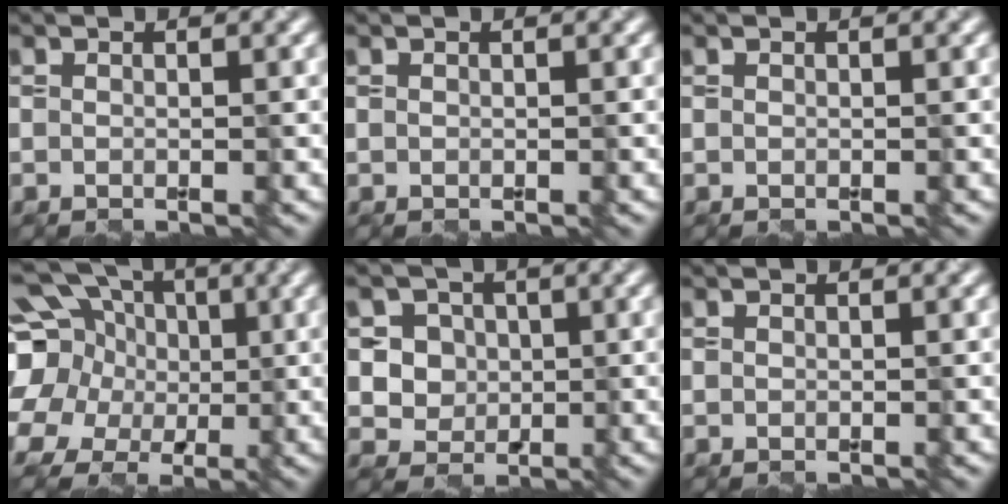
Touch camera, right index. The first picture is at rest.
{"total": 0.0}
{"total": 0.0}
{"total": 17.3, "force": [4.1, 15.0, 7.7], "torque": [-0.216, 0.035, 0.050]}
{"total": 4.6, "force": [1.1, 4.2, 1.6], "torque": [-0.018, 0.003, 0.020]}
{"total": 0.0}